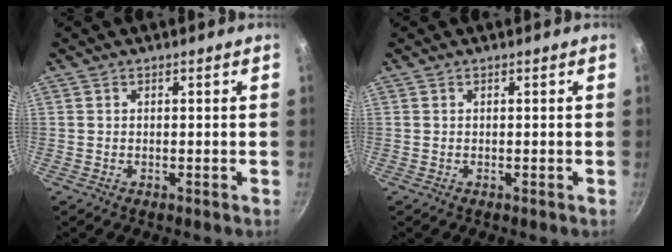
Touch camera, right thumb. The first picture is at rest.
{"total": 0.0}